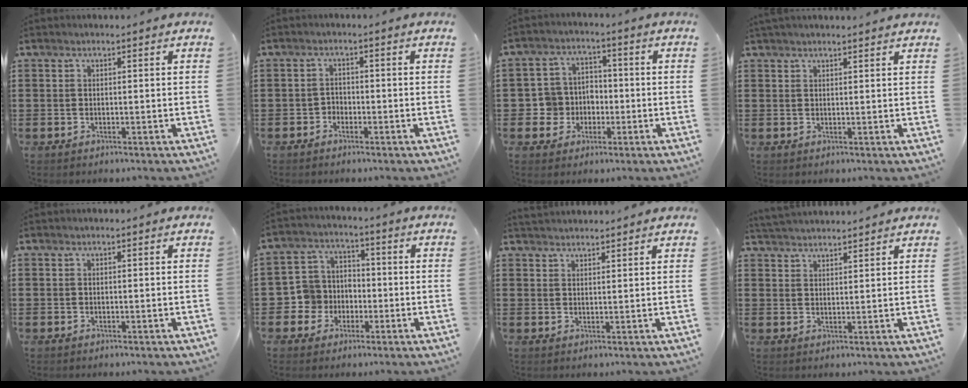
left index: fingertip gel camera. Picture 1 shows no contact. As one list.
[{"total": 1.5, "force": [-1.3, 0.9, 0.0], "torque": [-0.006, 0.003, -0.029]}, {"total": 5.6, "force": [-1.3, 5.3, 1.2], "torque": [-0.047, 0.012, -0.027]}, {"total": 1.4, "force": [1.4, 0.1, 0.3], "torque": [-0.010, 0.001, 0.027]}, {"total": 0.0}, {"total": 6.0, "force": [-1.8, 5.7, 0.8], "torque": [-0.051, 0.009, -0.040]}, {"total": 1.9, "force": [1.9, 0.1, -0.2], "torque": [-0.002, 0.000, 0.036]}, {"total": 2.5, "force": [2.5, -0.1, -0.2], "torque": [-0.005, -0.004, 0.048]}]